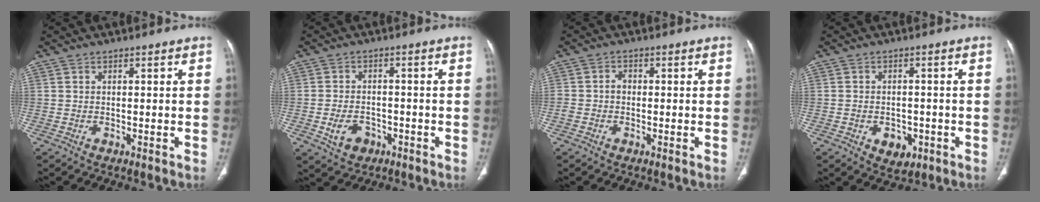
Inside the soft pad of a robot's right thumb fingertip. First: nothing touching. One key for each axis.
{"total": 5.5, "fx": -2.2, "fy": 4.1, "fz": 3.0, "tx": -0.048, "ty": 0.016, "tz": -0.030}
{"total": 1.9, "fx": -0.4, "fy": 1.6, "fz": 1.1, "tx": -0.014, "ty": 0.010, "tz": -0.009}
{"total": 5.0, "fx": -2.0, "fy": 3.6, "fz": 3.0, "tx": -0.027, "ty": 0.009, "tz": -0.018}